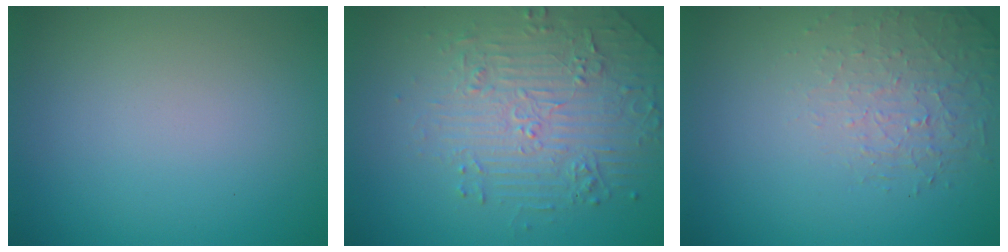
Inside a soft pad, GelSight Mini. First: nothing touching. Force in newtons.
{"total": 4.9, "press": 3.9, "slide": 3.0}
{"total": 1.5, "press": 0.8, "slide": 1.3}